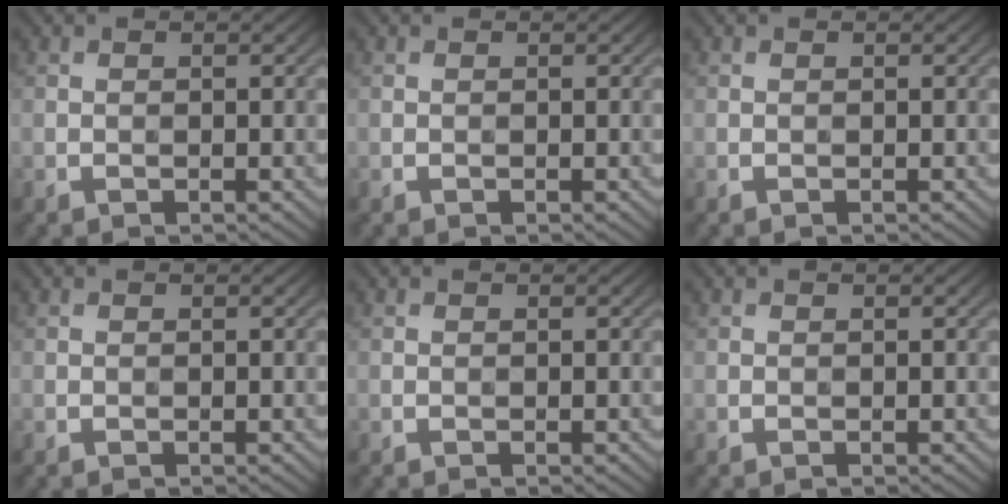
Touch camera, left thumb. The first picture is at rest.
{"total": 0.0}
{"total": 0.0}
{"total": 0.0}
{"total": 0.0}
{"total": 0.0}